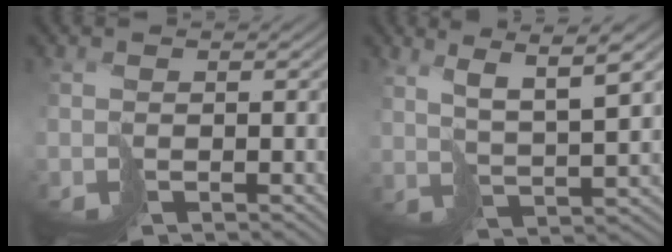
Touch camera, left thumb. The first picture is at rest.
{"total": 7.6, "force": [4.7, 1.3, 5.9], "torque": [-0.104, 0.011, 0.090]}